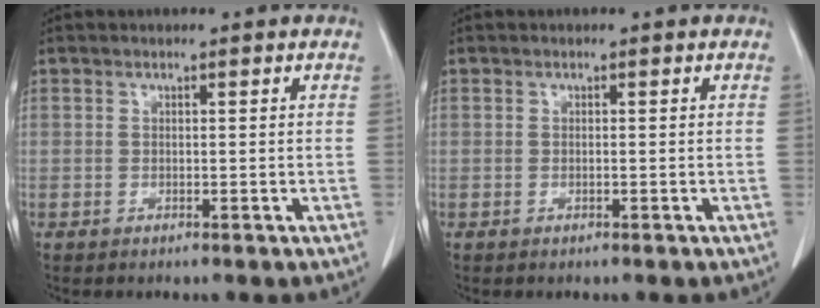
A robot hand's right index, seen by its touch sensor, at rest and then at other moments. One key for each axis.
{"total": 0.0}